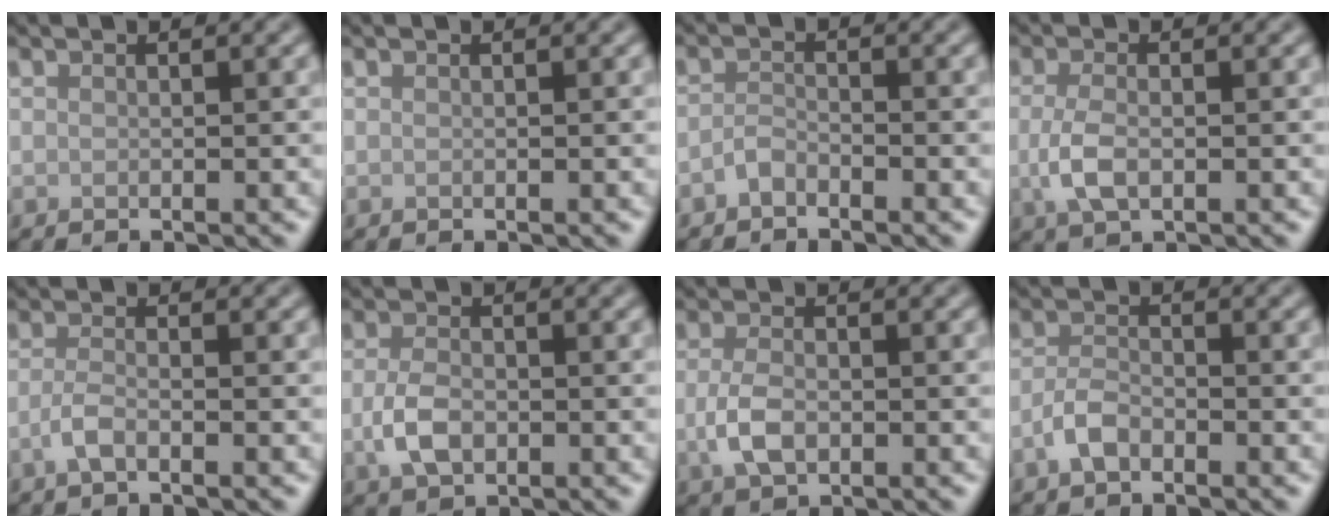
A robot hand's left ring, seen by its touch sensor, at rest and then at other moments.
{"total": 0.0}
{"total": 1.3, "force": [-1.0, 0.5, 0.6], "torque": [-0.011, 0.003, -0.024]}
{"total": 3.0, "force": [-0.4, 1.5, 2.5], "torque": [-0.061, -0.005, -0.008]}
{"total": 1.8, "force": [-0.9, 0.6, 1.4], "torque": [-0.031, 0.000, -0.021]}
{"total": 3.1, "force": [-0.7, 2.0, 2.2], "torque": [-0.046, -0.003, -0.014]}
{"total": 3.0, "force": [-0.6, 1.8, 2.3], "torque": [-0.051, -0.003, -0.012]}
{"total": 2.2, "force": [-1.3, 1.1, 1.4], "torque": [-0.030, 0.004, -0.032]}